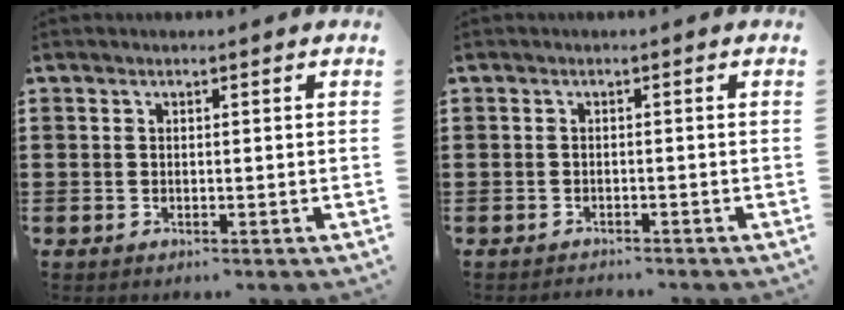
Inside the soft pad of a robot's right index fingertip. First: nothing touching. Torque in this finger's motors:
{"motor_torque": [-0.17, 0.04, -0.33, -0.08]}